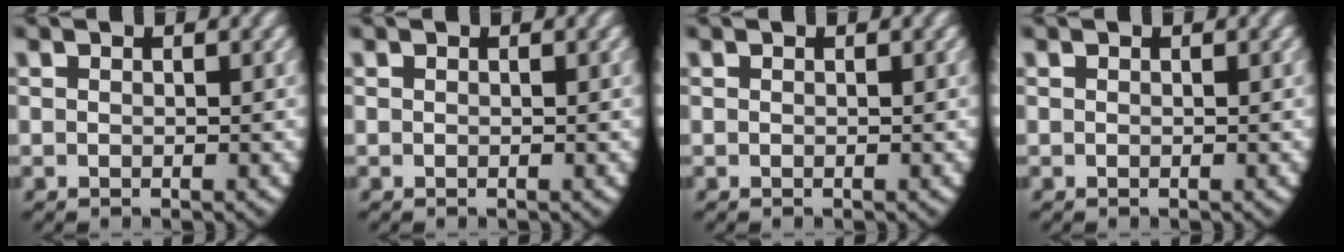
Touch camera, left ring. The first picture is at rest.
{"total": 0.0}
{"total": 0.0}
{"total": 1.2, "force": [-0.2, -1.1, -0.5], "torque": [0.008, -0.012, 0.007]}